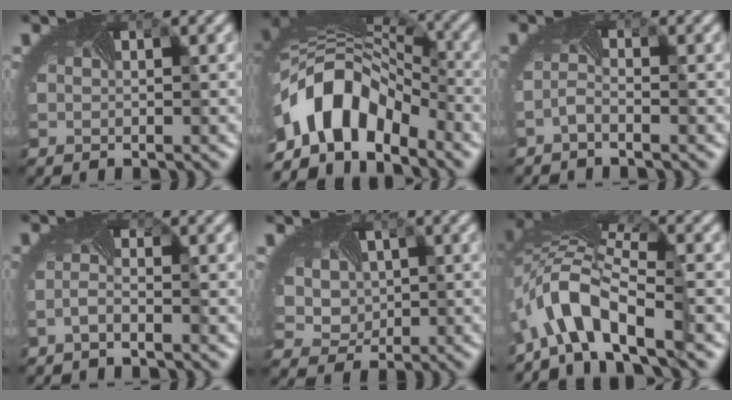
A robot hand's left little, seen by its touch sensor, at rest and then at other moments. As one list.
[{"total": 10.1, "force": [-5.1, 6.0, 6.3], "torque": [-0.119, -0.007, -0.091]}, {"total": 1.1, "force": [-1.0, -0.2, 0.3], "torque": [-0.015, -0.003, -0.025]}, {"total": 1.2, "force": [-1.0, -0.2, 0.7], "torque": [-0.023, -0.003, -0.025]}, {"total": 5.0, "force": [1.4, 4.0, 2.6], "torque": [-0.050, 0.017, 0.020]}, {"total": 8.1, "force": [-4.9, 2.5, 5.9], "torque": [-0.113, 0.001, -0.102]}]